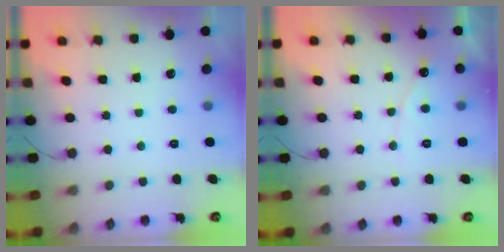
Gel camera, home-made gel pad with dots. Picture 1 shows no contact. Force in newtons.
{"total": 5.4, "press": 5.4, "slide": 0.4}